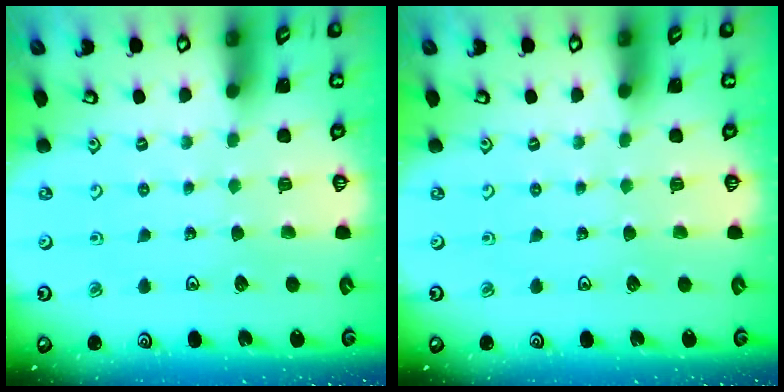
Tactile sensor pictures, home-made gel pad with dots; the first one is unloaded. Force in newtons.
{"total": 0.0}